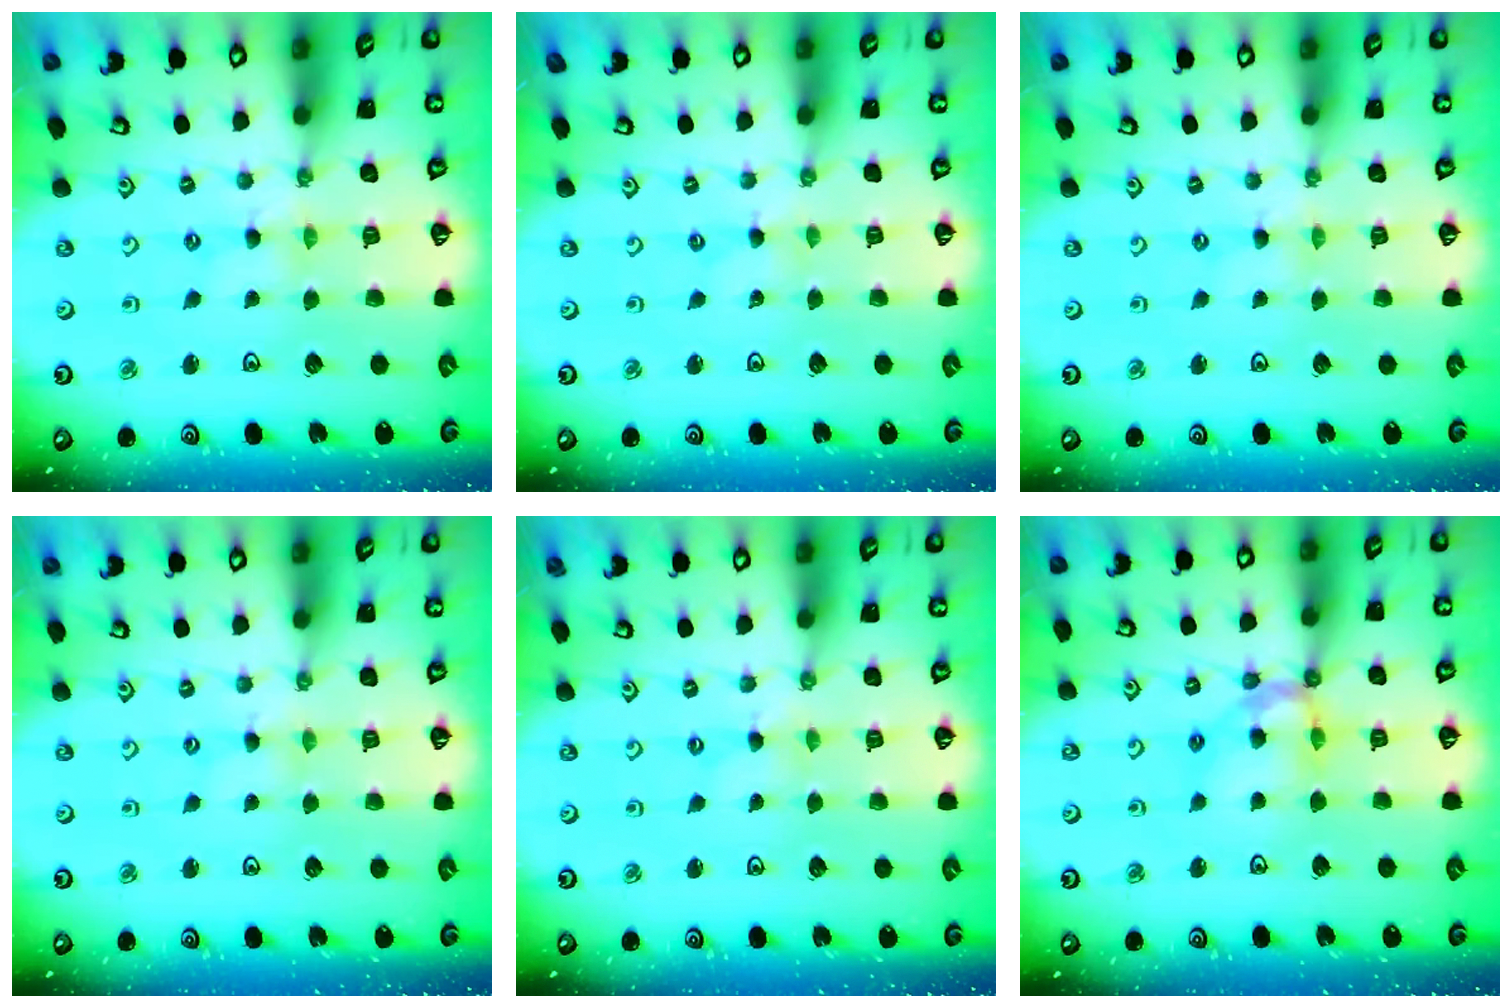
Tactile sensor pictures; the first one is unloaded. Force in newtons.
{"total": 0.0}
{"total": 0.0}
{"total": 0.9, "press": 0.8, "slide": 0.2}
{"total": 0.0}
{"total": 11.7, "press": 11.6, "slide": 1.3}